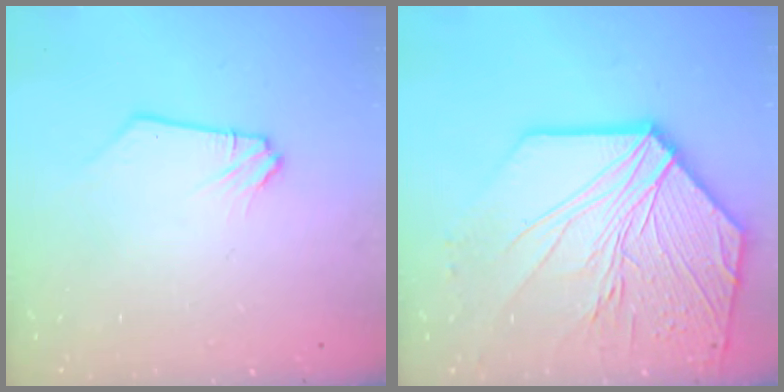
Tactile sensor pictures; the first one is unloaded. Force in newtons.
{"total": 18.8, "press": 18.6, "slide": 2.8}